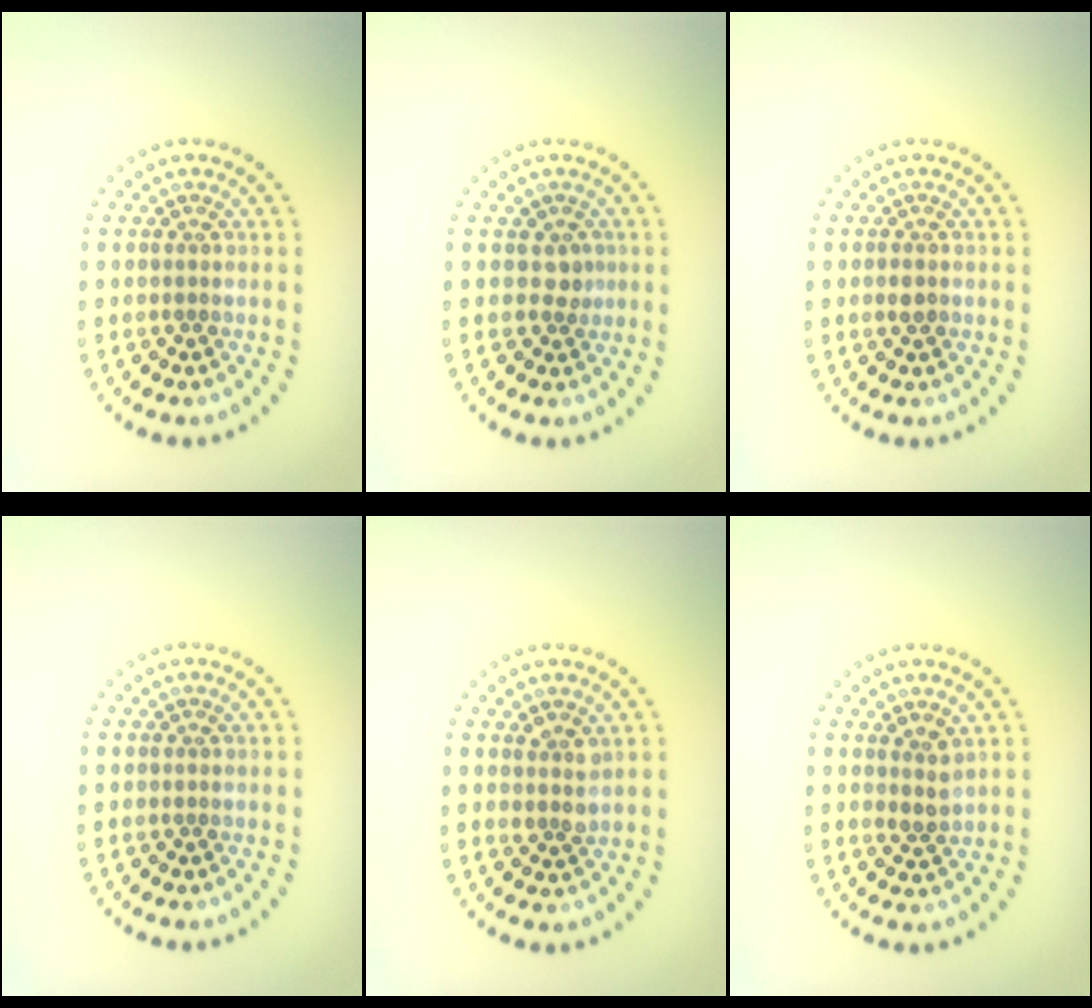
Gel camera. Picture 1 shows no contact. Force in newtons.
{"total": 1.3, "press": 1.0, "slide": 0.9}
{"total": 1.0, "press": 1.0, "slide": 0.3}
{"total": 0.0}
{"total": 1.8, "press": 1.6, "slide": 0.7}
{"total": 1.5, "press": 1.2, "slide": 0.9}